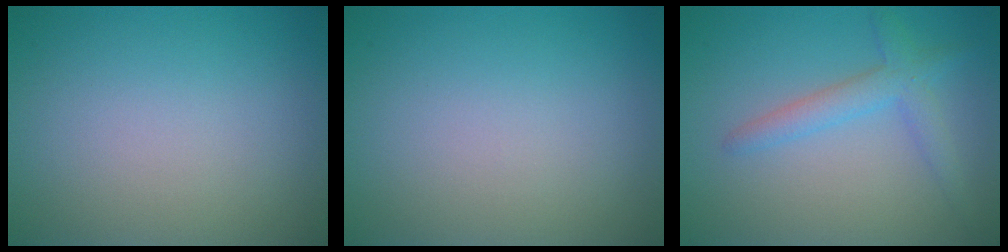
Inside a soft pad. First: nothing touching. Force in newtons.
{"total": 0.0}
{"total": 2.7, "press": 2.7, "slide": 0.0}